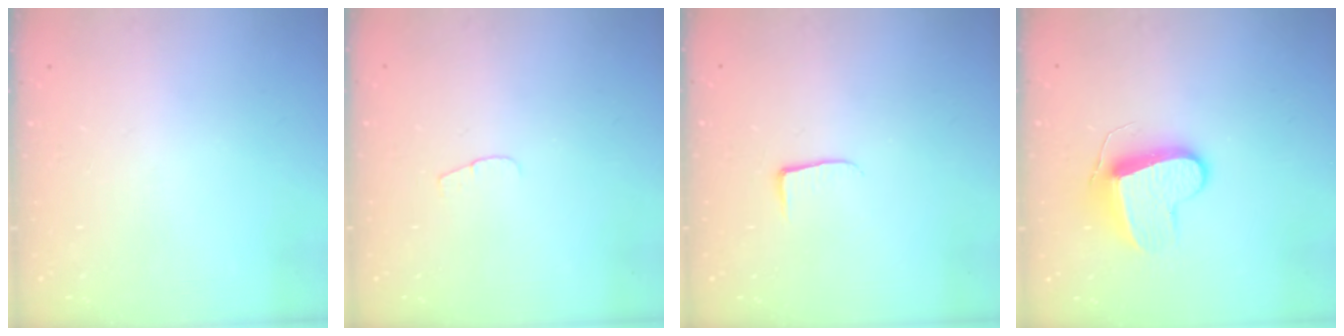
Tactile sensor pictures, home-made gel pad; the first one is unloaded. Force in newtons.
{"total": 4.1, "press": 4.1, "slide": 0.4}
{"total": 3.8, "press": 3.8, "slide": 0.5}
{"total": 9.9, "press": 9.9, "slide": 0.6}